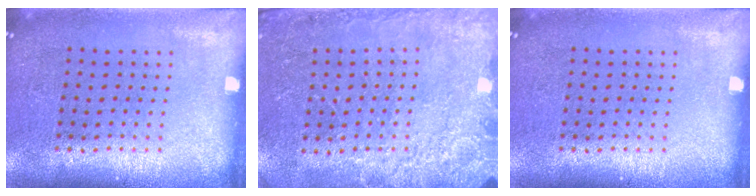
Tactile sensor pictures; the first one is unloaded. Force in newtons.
{"total": 2.4, "press": 2.4, "slide": 0.6}
{"total": 0.0}